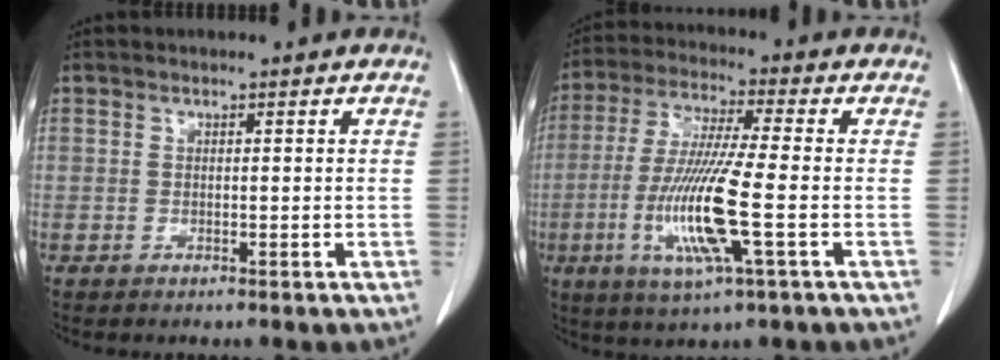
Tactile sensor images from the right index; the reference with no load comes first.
{"total": 13.2, "force": [-3.3, 0.4, 12.7], "torque": [-0.265, -0.018, -0.067]}